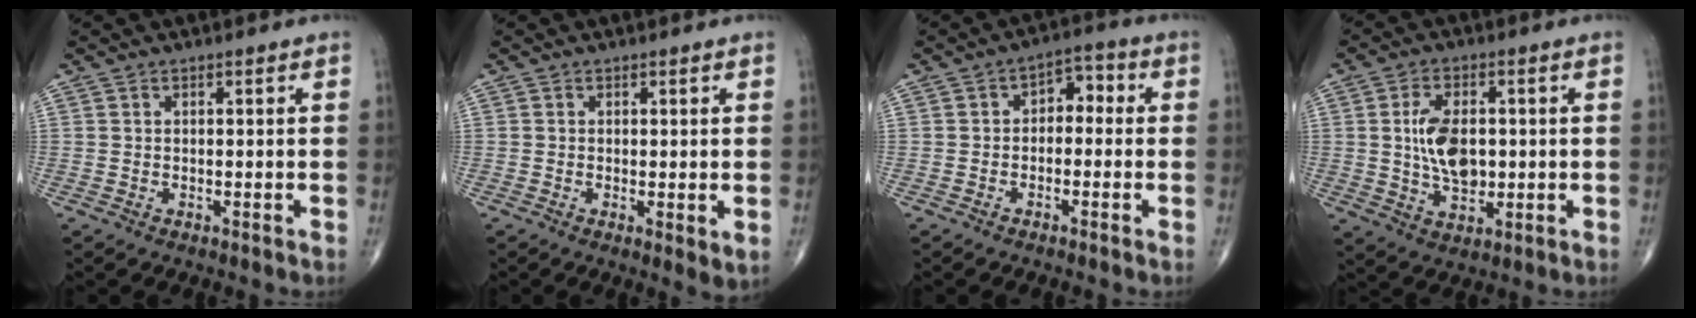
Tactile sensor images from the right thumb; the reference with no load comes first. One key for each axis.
{"total": 2.8, "fx": -0.2, "fy": 0.8, "fz": 2.7, "tx": -0.042, "ty": -0.011, "tz": -0.005}
{"total": 4.9, "fx": -0.4, "fy": 3.3, "fz": 3.5, "tx": -0.023, "ty": 0.028, "tz": -0.020}
{"total": 9.2, "fx": 0.6, "fy": 5.4, "fz": 7.4, "tx": -0.123, "ty": -0.003, "tz": 0.014}